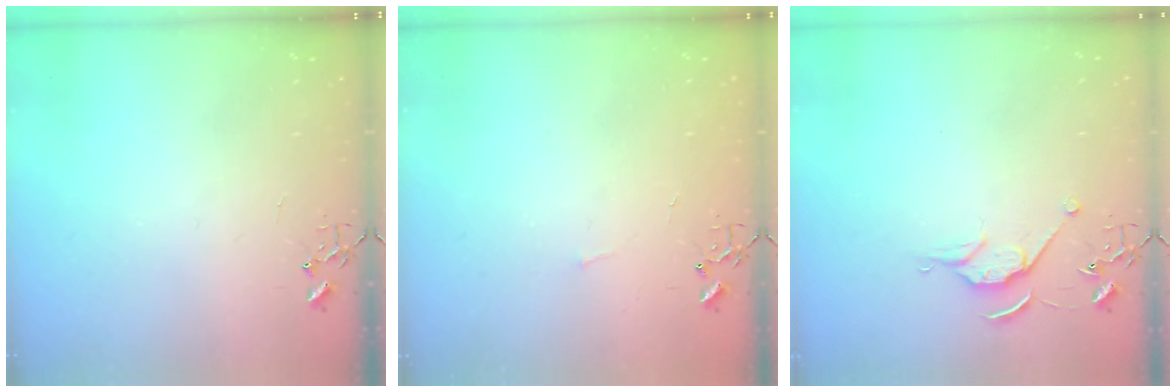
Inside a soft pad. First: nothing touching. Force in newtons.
{"total": 2.8, "press": 2.8, "slide": 0.3}
{"total": 7.3, "press": 7.3, "slide": 0.5}